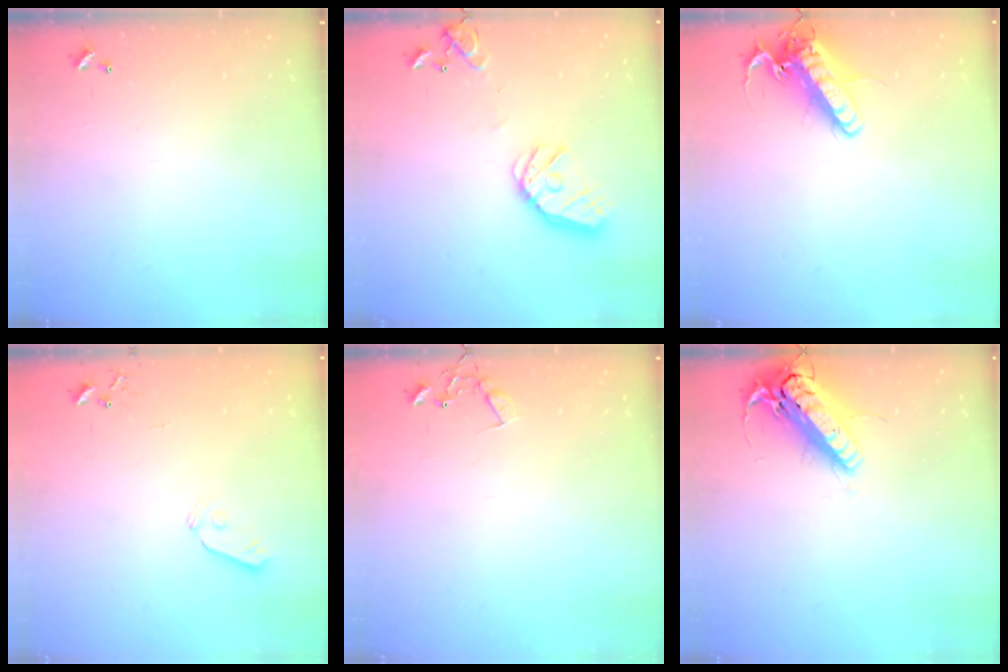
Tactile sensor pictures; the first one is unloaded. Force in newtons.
{"total": 15.8, "press": 15.5, "slide": 2.5}
{"total": 16.2, "press": 16.0, "slide": 2.5}
{"total": 4.3, "press": 4.3, "slide": 0.7}
{"total": 7.1, "press": 7.1, "slide": 0.5}
{"total": 17.8, "press": 17.5, "slide": 3.4}